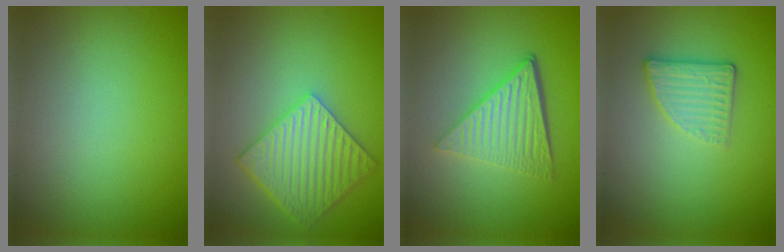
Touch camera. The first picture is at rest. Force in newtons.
{"total": 6.2, "press": 5.2, "slide": 3.4}
{"total": 5.2, "press": 3.8, "slide": 3.5}
{"total": 2.7, "press": 2.3, "slide": 1.4}